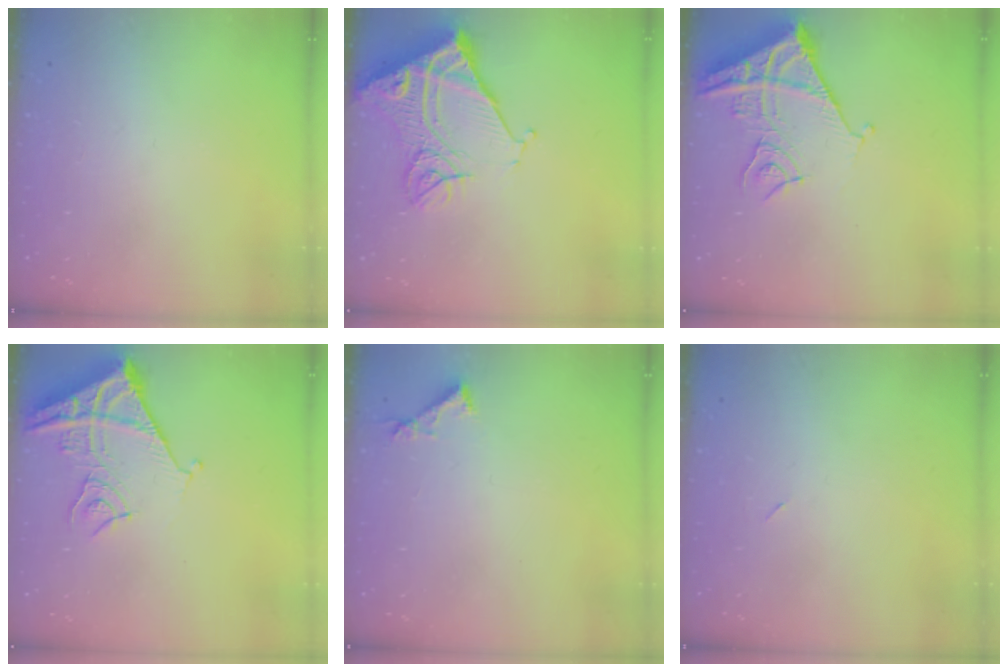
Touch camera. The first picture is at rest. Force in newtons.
{"total": 15.4, "press": 15.3, "slide": 1.8}
{"total": 12.8, "press": 12.7, "slide": 1.6}
{"total": 12.8, "press": 12.7, "slide": 1.6}
{"total": 4.2, "press": 4.2, "slide": 0.4}
{"total": 2.3, "press": 1.9, "slide": 1.2}